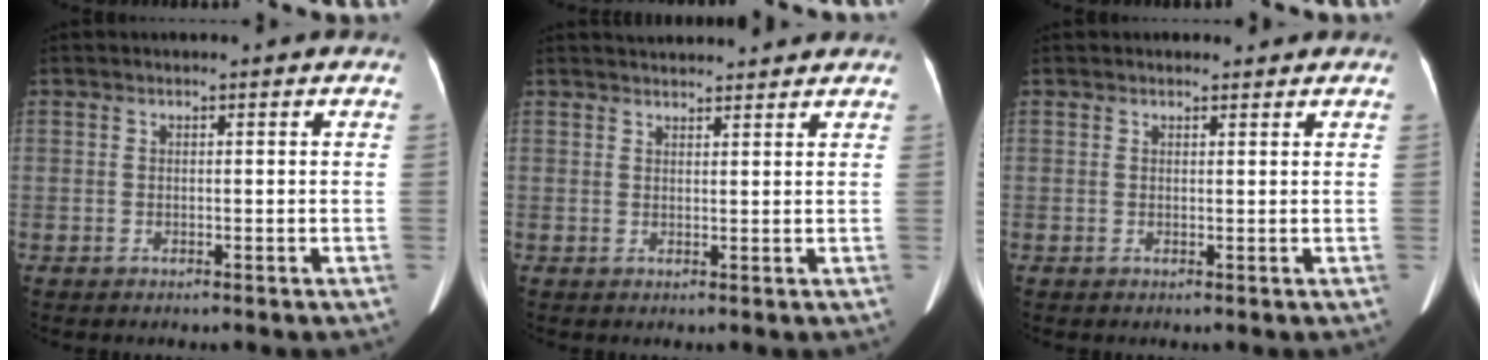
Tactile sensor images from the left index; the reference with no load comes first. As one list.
[{"total": 6.6, "force": [6.3, 0.8, 1.6], "torque": [-0.025, 0.028, 0.078]}, {"total": 0.9, "force": [0.8, 0.5, 0.0], "torque": [-0.009, -0.001, 0.010]}]